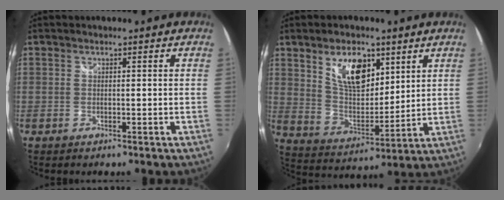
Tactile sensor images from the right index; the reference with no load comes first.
{"total": 12.5, "force": [6.5, 6.5, 8.4], "torque": [-0.142, 0.005, 0.126]}